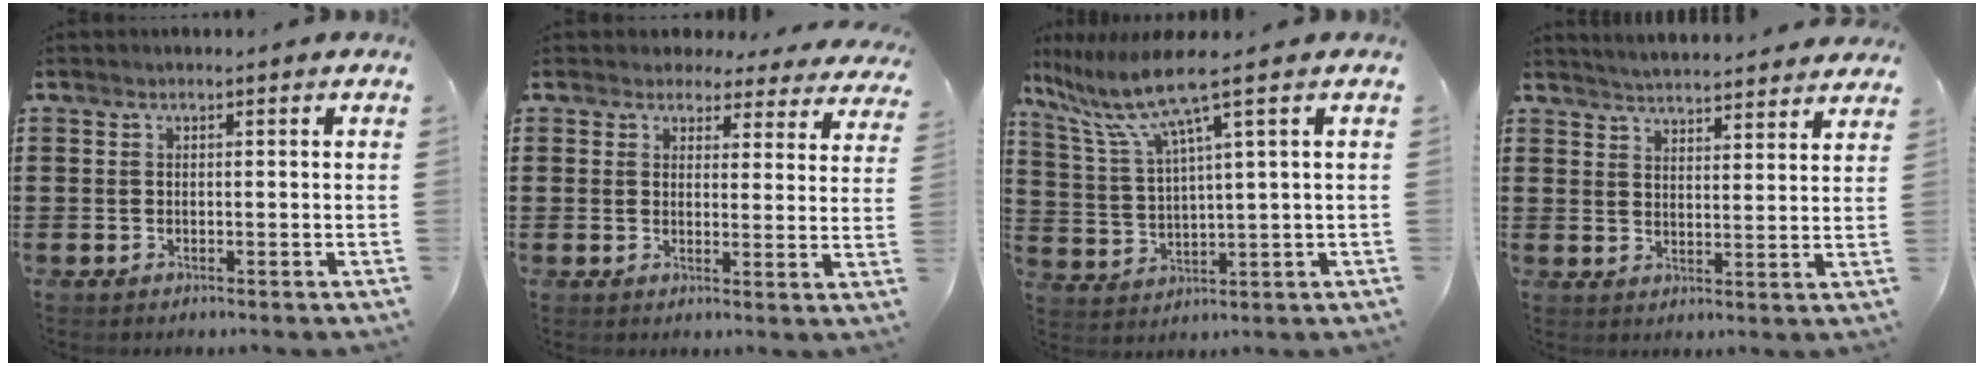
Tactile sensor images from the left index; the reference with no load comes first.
{"total": 3.5, "force": [3.2, 1.2, 0.6], "torque": [-0.020, -0.012, 0.056]}
{"total": 8.5, "force": [5.4, -0.3, 6.5], "torque": [-0.161, -0.032, 0.085]}
{"total": 4.1, "force": [4.1, -0.4, 0.1], "torque": [-0.017, -0.024, 0.072]}